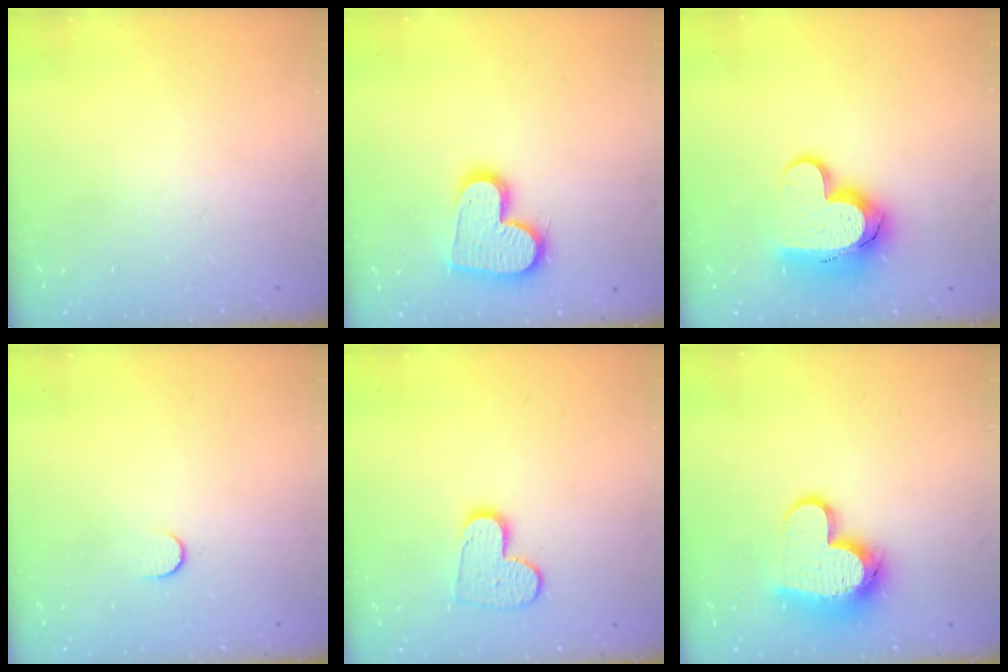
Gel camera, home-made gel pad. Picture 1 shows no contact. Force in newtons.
{"total": 16.2, "press": 16.2, "slide": 1.3}
{"total": 14.9, "press": 14.9, "slide": 1.3}
{"total": 4.8, "press": 4.8, "slide": 0.5}
{"total": 10.4, "press": 10.4, "slide": 0.7}
{"total": 13.9, "press": 13.8, "slide": 1.8}